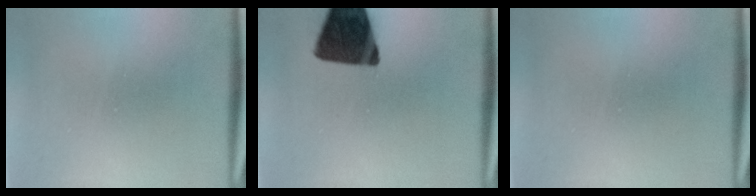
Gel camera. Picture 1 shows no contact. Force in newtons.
{"total": 17.0}
{"total": 0.0}